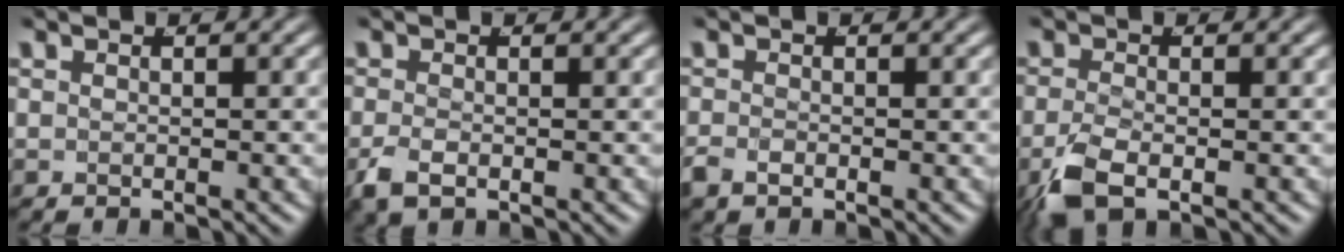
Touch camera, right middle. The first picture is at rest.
{"total": 2.1, "force": [-1.2, 0.9, 1.5], "torque": [-0.042, -0.011, -0.013]}
{"total": 1.6, "force": [-1.1, 0.8, 0.8], "torque": [-0.023, -0.010, -0.015]}
{"total": 3.5, "force": [-2.0, 1.2, 2.6], "torque": [-0.065, -0.019, -0.024]}